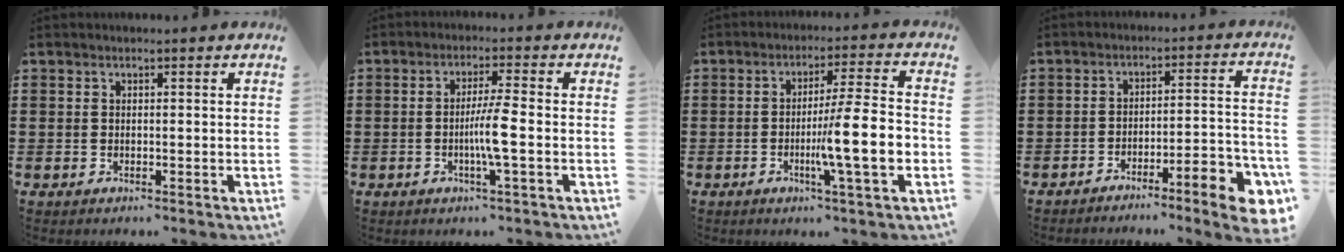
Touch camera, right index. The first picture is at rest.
{"total": 5.0, "force": [-1.0, -0.3, 4.9], "torque": [-0.093, -0.009, -0.025]}
{"total": 10.7, "force": [-2.7, 0.5, 10.4], "torque": [-0.164, -0.014, -0.051]}
{"total": 7.1, "force": [-5.7, 0.6, 4.2], "torque": [-0.059, 0.002, -0.105]}